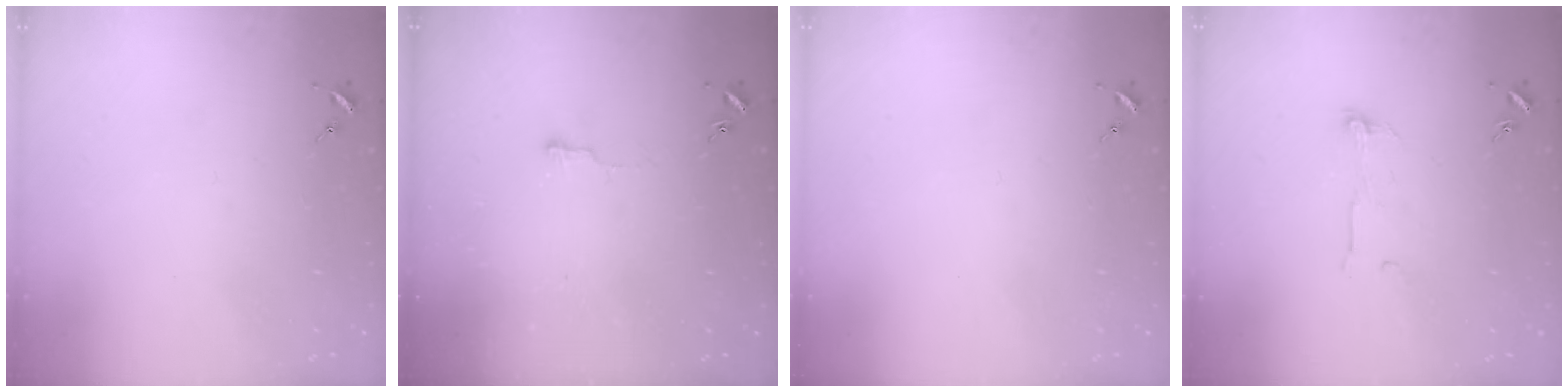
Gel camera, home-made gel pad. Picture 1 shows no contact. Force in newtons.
{"total": 3.6, "press": 3.6, "slide": 0.3}
{"total": 0.0}
{"total": 4.9, "press": 4.8, "slide": 0.4}